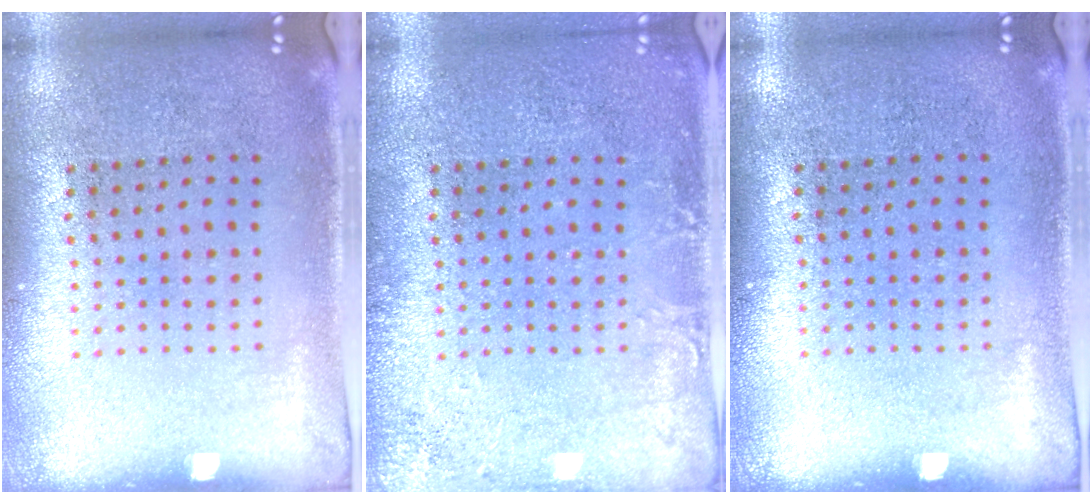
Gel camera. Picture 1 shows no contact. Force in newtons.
{"total": 2.1, "press": 2.1, "slide": 0.1}
{"total": 0.0}